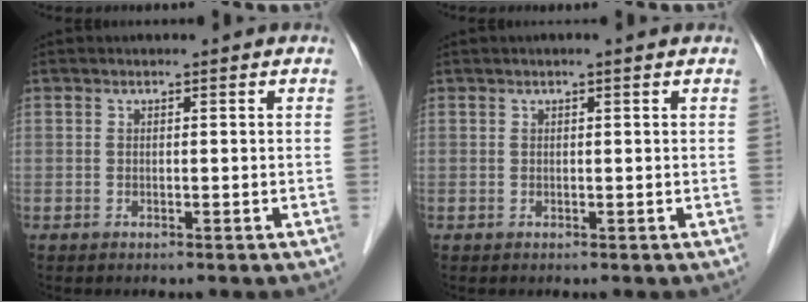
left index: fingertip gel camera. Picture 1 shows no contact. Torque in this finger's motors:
{"motor_torque": [0.84, -0.81, 0.23, 0.04]}